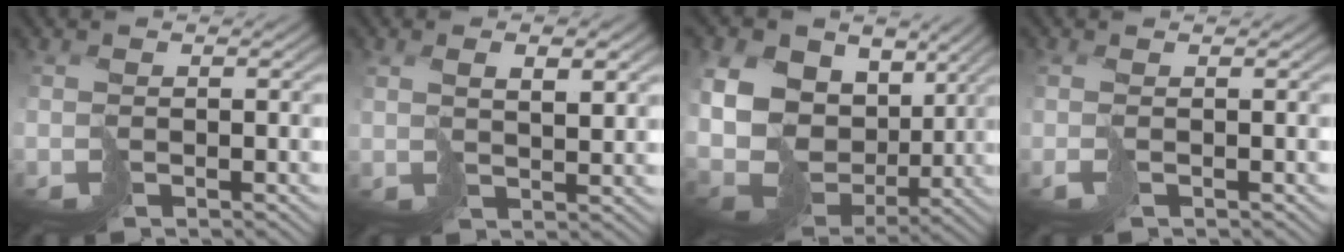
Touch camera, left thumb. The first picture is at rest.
{"total": 3.8, "force": [2.2, 1.0, 2.9], "torque": [-0.049, 0.001, 0.046]}
{"total": 16.3, "force": [4.4, 12.7, 9.2], "torque": [-0.239, 0.010, 0.097]}
{"total": 1.8, "force": [-0.1, 0.4, 1.7], "torque": [-0.034, 0.001, -0.008]}